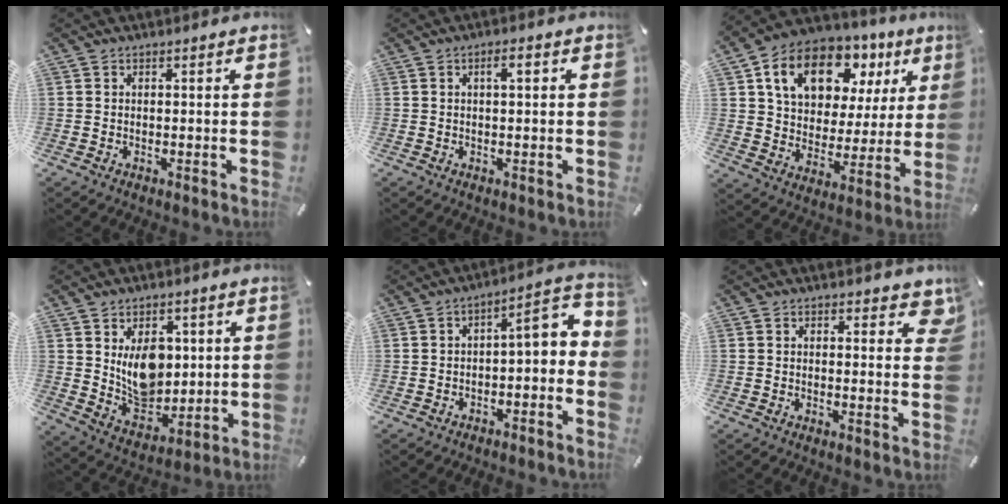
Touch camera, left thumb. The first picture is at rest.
{"total": 2.9, "force": [0.8, 0.9, 2.6], "torque": [-0.036, 0.002, 0.007]}
{"total": 16.8, "force": [9.4, 10.6, 9.0], "torque": [-0.168, -0.036, 0.168]}
{"total": 11.6, "force": [3.5, 8.8, 6.8], "torque": [-0.109, -0.018, 0.068]}
{"total": 5.4, "force": [-1.2, 2.5, 4.6], "torque": [-0.061, -0.011, -0.033]}
{"total": 4.2, "force": [2.3, 2.3, 2.6], "torque": [-0.022, -0.007, 0.037]}